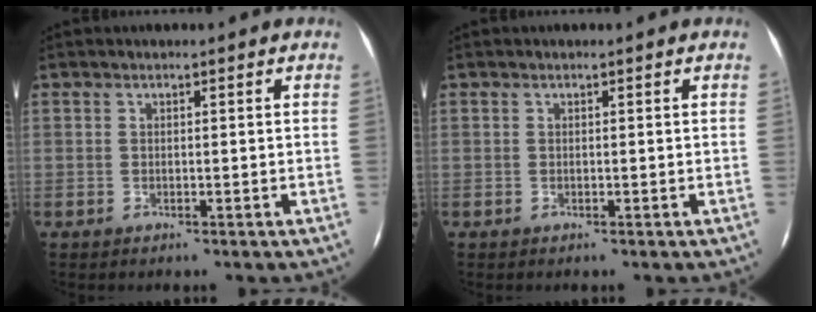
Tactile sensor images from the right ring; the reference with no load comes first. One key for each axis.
{"total": 0.0}